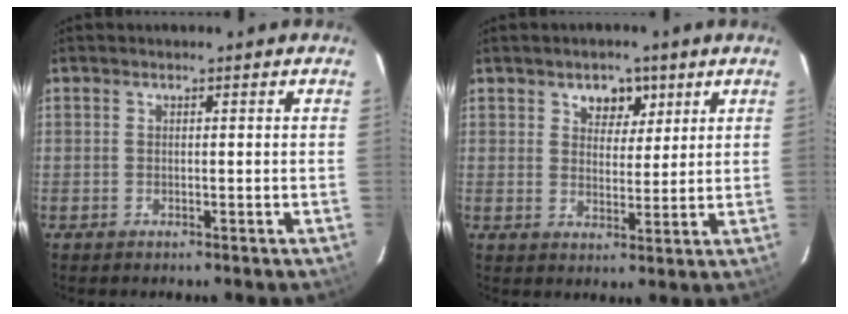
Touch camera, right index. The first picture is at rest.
{"total": 5.2, "force": [2.9, 3.7, 2.2], "torque": [-0.022, 0.001, 0.047]}